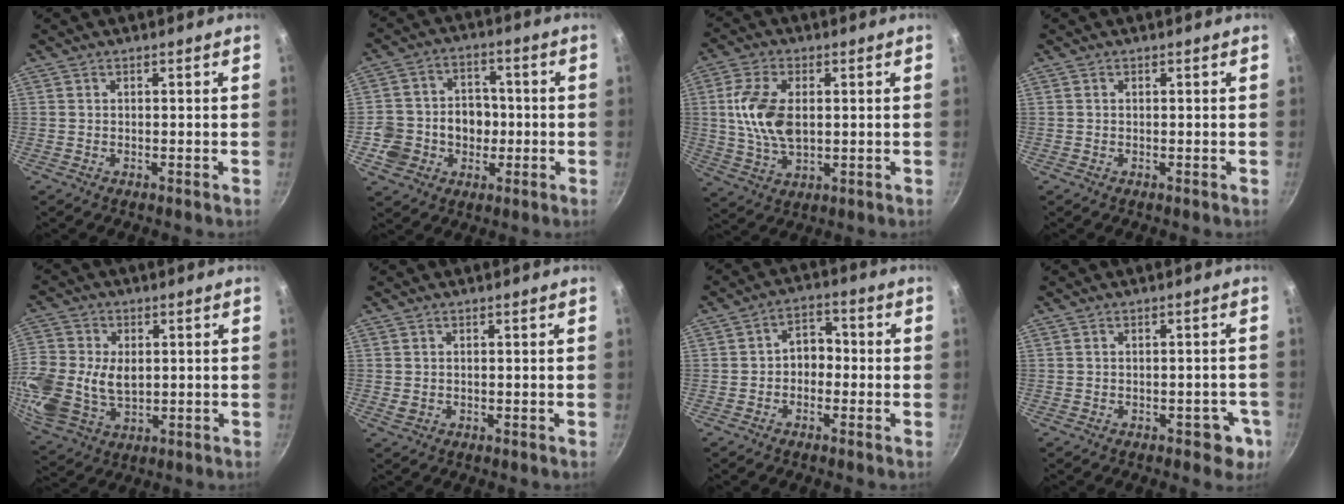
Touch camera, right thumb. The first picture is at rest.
{"total": 11.1, "force": [-1.9, 9.8, 4.7], "torque": [-0.052, 0.030, -0.034]}
{"total": 11.1, "force": [1.2, 6.4, 9.0], "torque": [-0.171, -0.002, 0.023]}
{"total": 0.0}
{"total": 18.0, "force": [0.3, 13.4, 12.0], "torque": [-0.287, 0.004, 0.010]}
{"total": 1.0, "force": [0.1, 0.8, 0.5], "torque": [-0.009, 0.002, 0.006]}
{"total": 5.1, "force": [-0.9, 3.8, 3.2], "torque": [-0.011, 0.022, -0.026]}
{"total": 4.5, "force": [-1.8, 2.8, 3.0], "torque": [-0.008, 0.019, -0.013]}